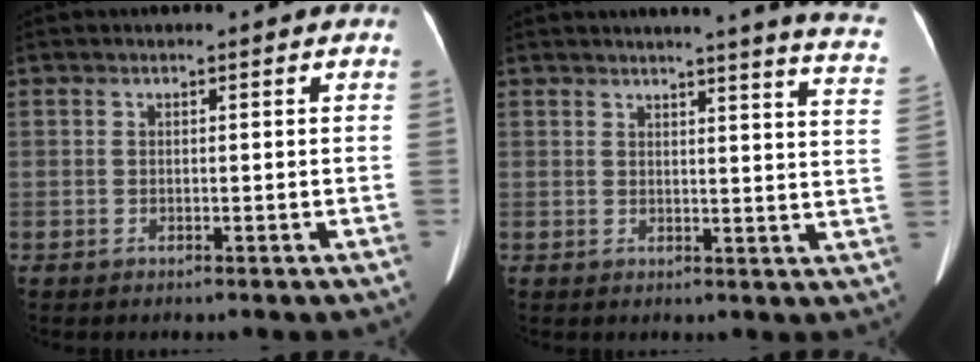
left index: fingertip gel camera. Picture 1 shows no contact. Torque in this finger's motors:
{"motor_torque": [0.85, -1.29, 0.24, 0.06]}